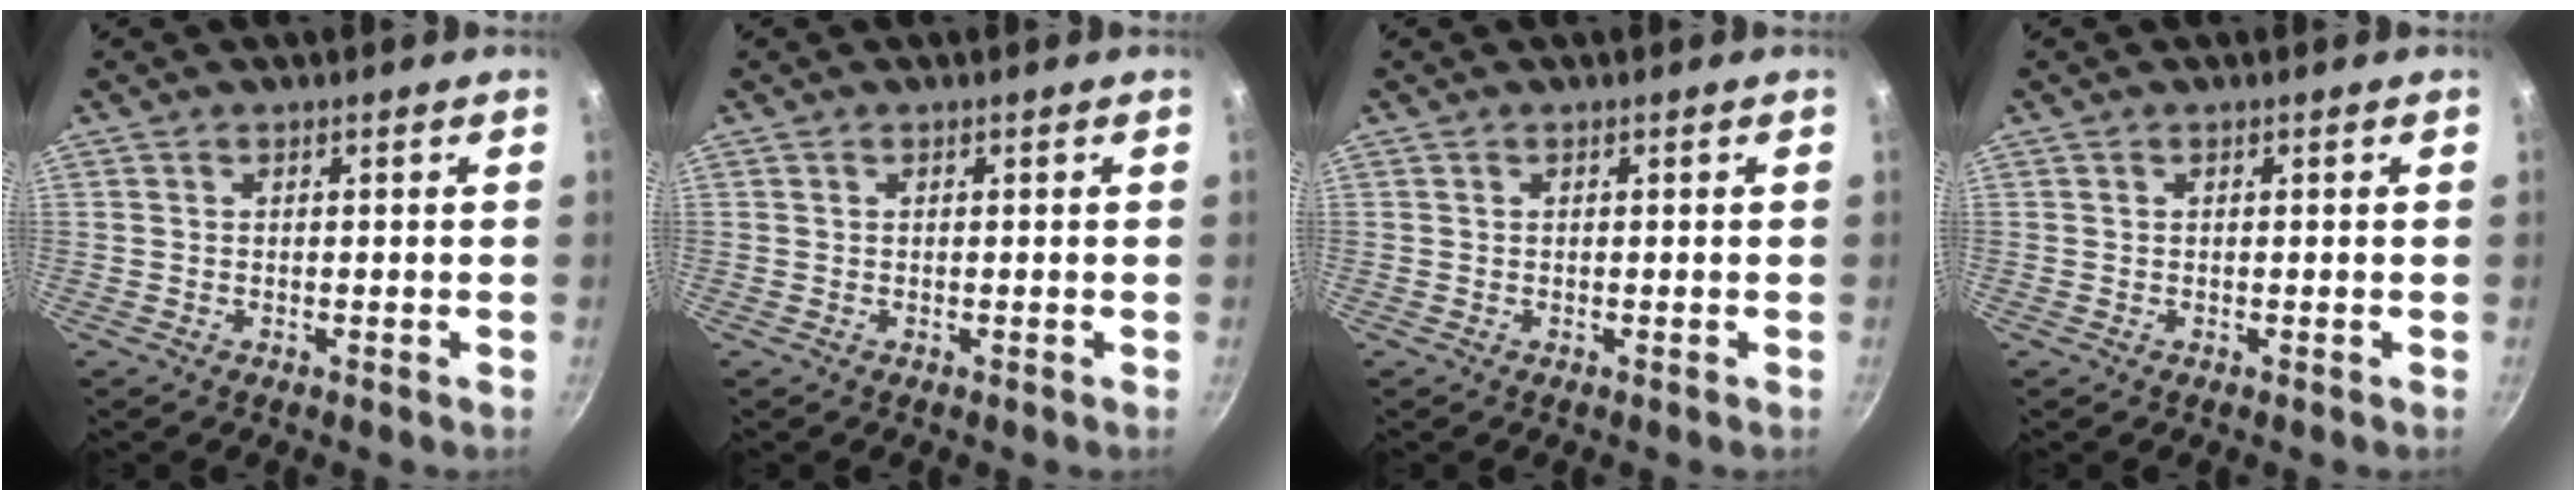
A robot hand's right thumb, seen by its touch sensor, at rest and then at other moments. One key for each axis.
{"total": 0.0}
{"total": 0.0}
{"total": 0.0}